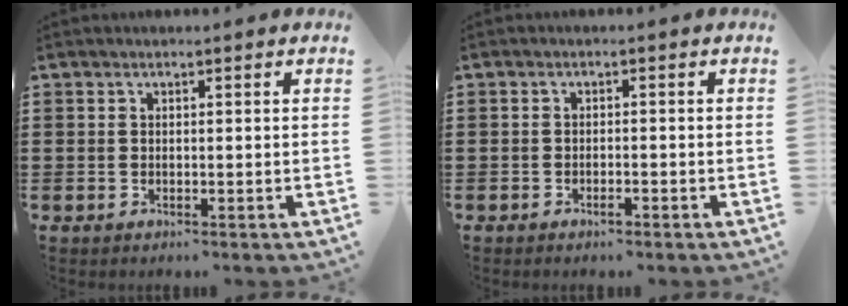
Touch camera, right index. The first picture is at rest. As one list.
[{"total": 1.1, "force": [-0.8, 0.2, 0.7], "torque": [-0.017, -0.005, -0.014]}]